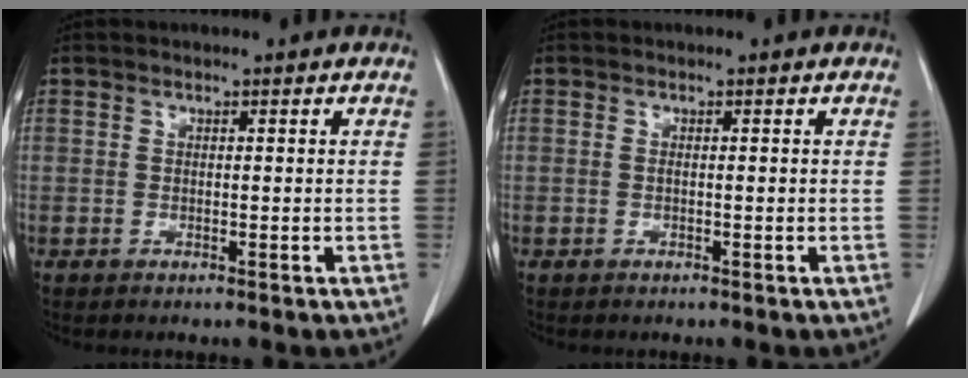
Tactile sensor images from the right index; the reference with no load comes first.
{"total": 0.6, "force": [0.0, 0.1, 0.6], "torque": [-0.013, -0.001, 0.002]}